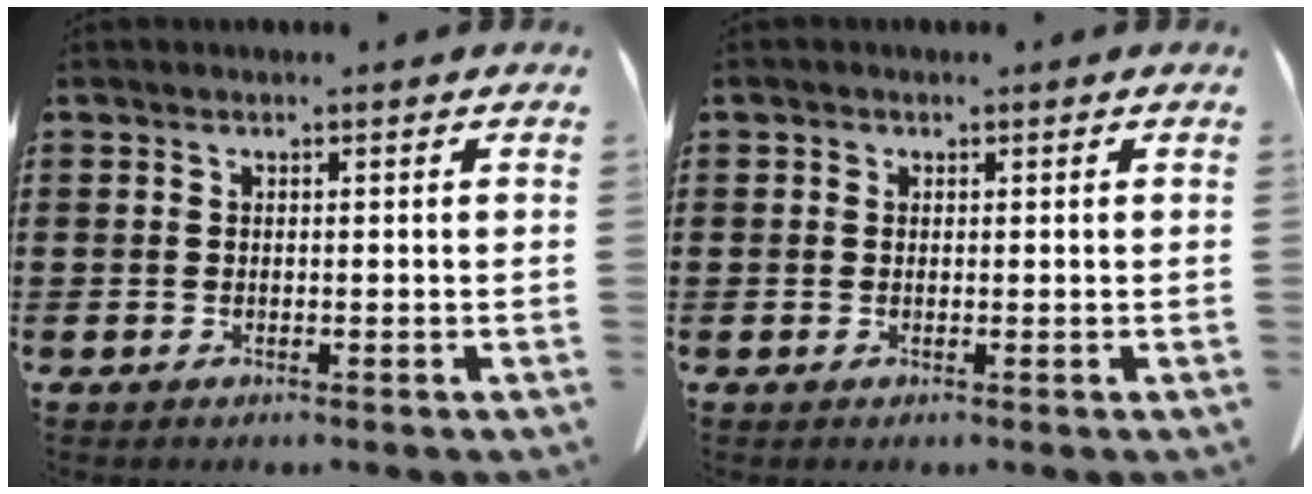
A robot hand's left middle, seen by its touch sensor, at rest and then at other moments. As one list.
[{"total": 0.6, "force": [0.2, 0.5, 0.2], "torque": [-0.006, 0.002, 0.003]}]